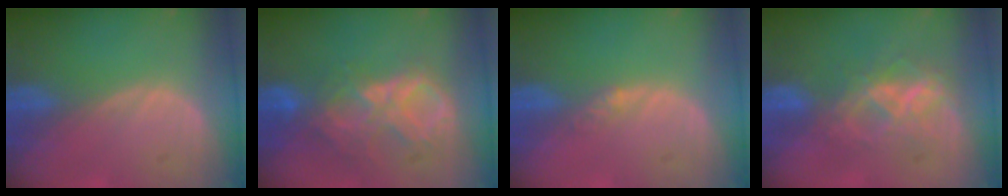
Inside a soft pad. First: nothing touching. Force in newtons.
{"total": 8.7, "press": 7.7, "slide": 4.1}
{"total": 1.6, "press": 1.3, "slide": 0.9}
{"total": 6.9, "press": 6.0, "slide": 3.3}